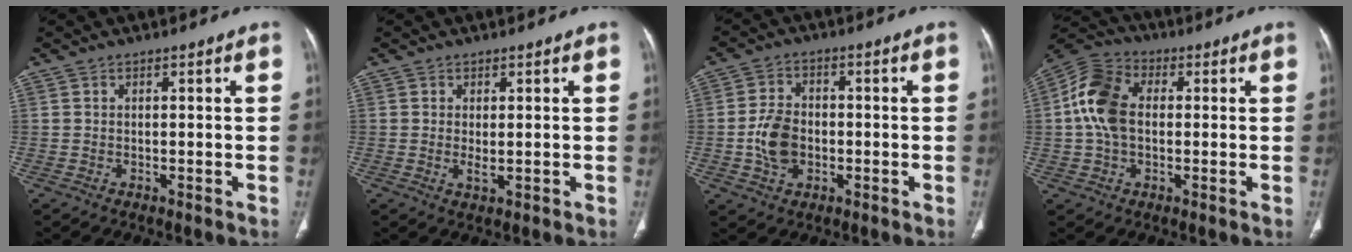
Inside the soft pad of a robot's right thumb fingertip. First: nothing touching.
{"total": 1.7, "force": [0.0, 0.6, 1.6], "torque": [-0.030, -0.007, 0.003]}
{"total": 7.3, "force": [-1.4, 5.3, 4.8], "torque": [-0.079, 0.011, -0.028]}
{"total": 11.4, "force": [0.7, 7.7, 8.4], "torque": [-0.163, 0.022, 0.004]}